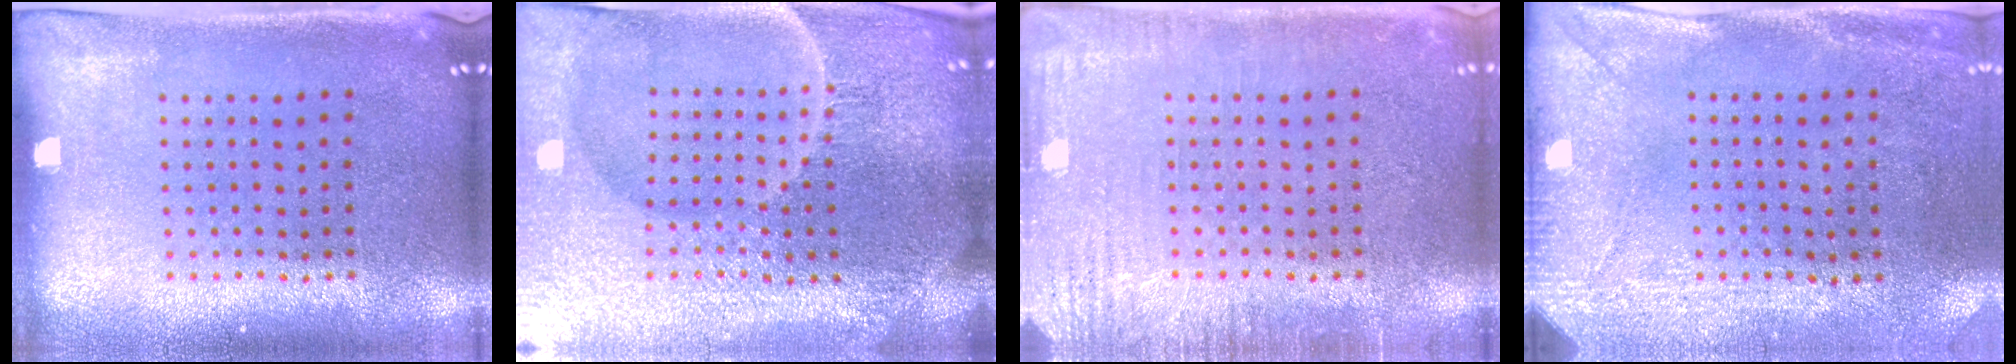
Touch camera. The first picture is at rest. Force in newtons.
{"total": 6.3, "press": 5.7, "slide": 2.7}
{"total": 3.2, "press": 3.2, "slide": 0.4}
{"total": 2.9, "press": 2.3, "slide": 1.8}